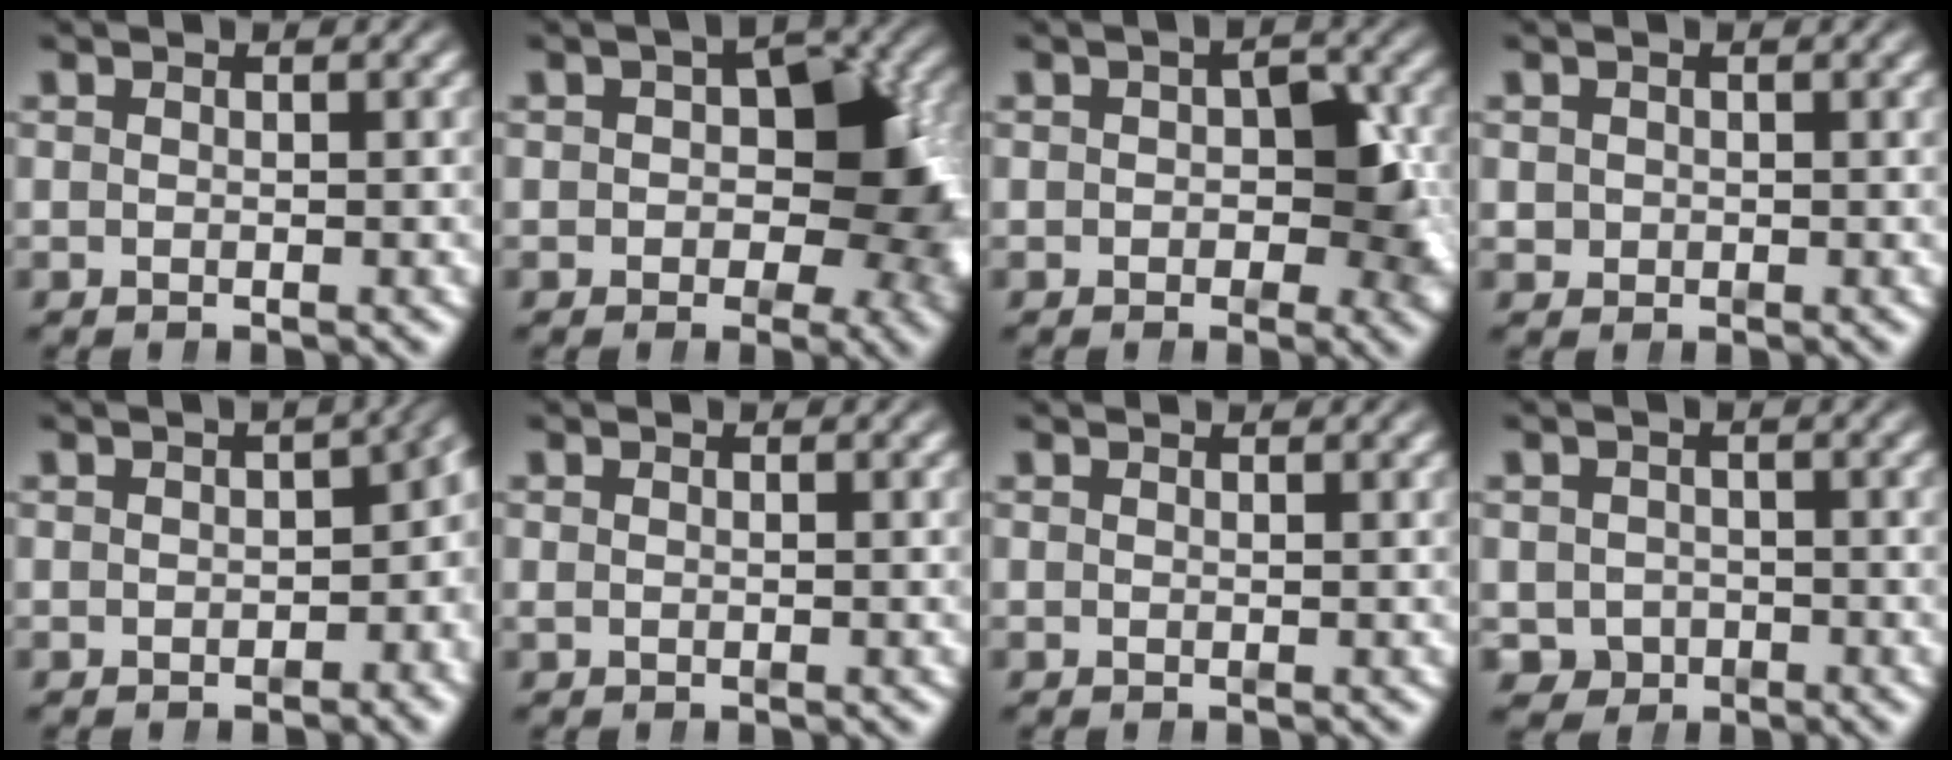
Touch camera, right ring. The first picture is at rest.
{"total": 9.1, "force": [-0.8, 5.8, 6.9], "torque": [-0.078, -0.010, -0.009]}
{"total": 4.8, "force": [-0.5, 2.9, 3.7], "torque": [-0.036, -0.001, -0.007]}
{"total": 1.5, "force": [0.2, 1.4, 0.4], "torque": [-0.020, -0.006, 0.006]}
{"total": 2.5, "force": [-0.5, 1.4, 2.0], "torque": [-0.013, 0.001, -0.005]}
{"total": 0.0}
{"total": 0.9, "force": [0.8, -0.3, 0.0], "torque": [0.009, 0.005, 0.012]}
{"total": 4.9, "force": [-2.0, 4.3, 1.4], "torque": [-0.034, -0.031, -0.026]}